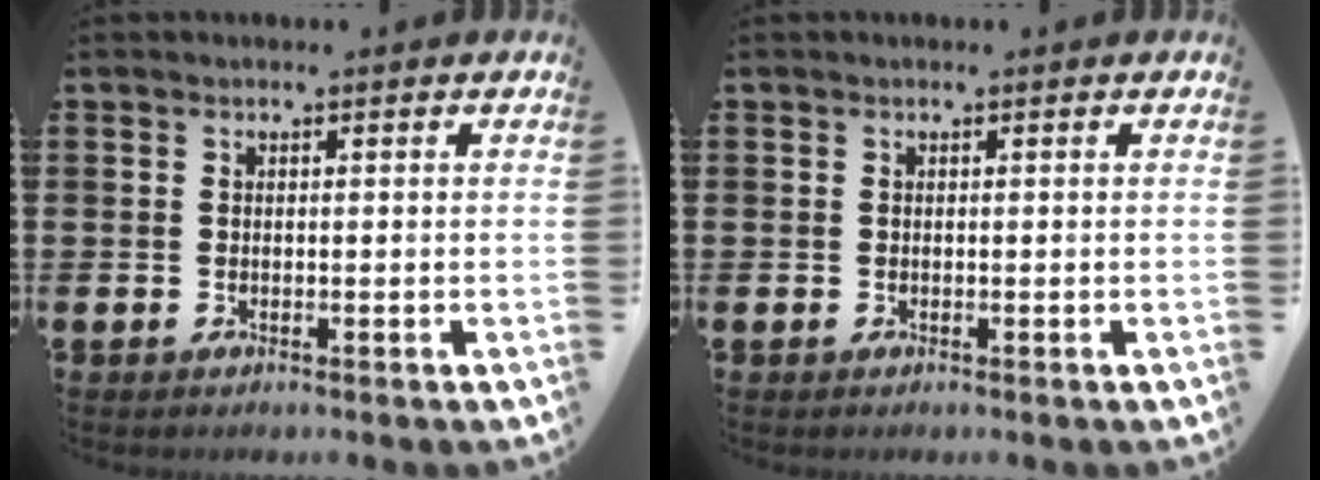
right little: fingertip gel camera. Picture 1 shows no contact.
{"total": 0.0}